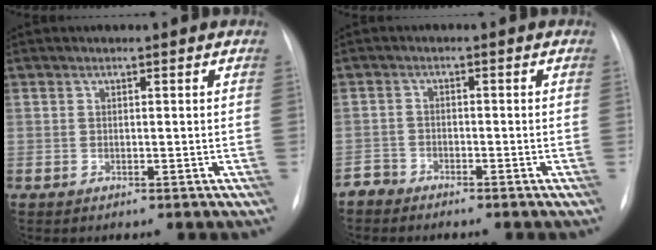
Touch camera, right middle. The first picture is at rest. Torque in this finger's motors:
{"motor_torque": [0.03, -0.04, 0.00, 0.00]}